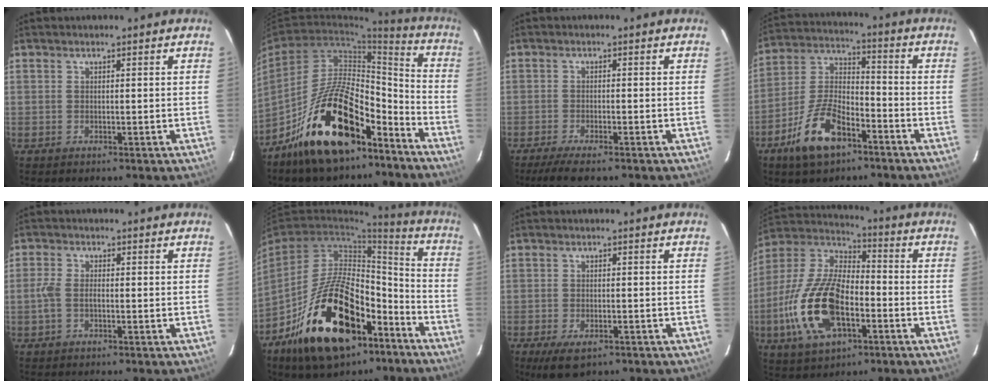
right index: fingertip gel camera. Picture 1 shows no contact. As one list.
[{"total": 21.2, "force": [-14.1, 8.9, 13.0], "torque": [-0.223, 0.025, -0.226]}, {"total": 5.9, "force": [-4.7, 0.8, 3.4], "torque": [-0.083, -0.021, -0.085]}, {"total": 13.5, "force": [-7.8, 6.2, 9.2], "torque": [-0.192, 0.011, -0.143]}, {"total": 3.2, "force": [-1.0, 1.6, 2.6], "torque": [-0.064, 0.004, -0.021]}, {"total": 24.4, "force": [-13.8, 12.2, 16.0], "torque": [-0.283, 0.017, -0.206]}, {"total": 6.0, "force": [-3.8, 2.7, 3.8], "torque": [-0.086, -0.024, -0.063]}, {"total": 20.3, "force": [-6.5, 10.0, 16.4], "torque": [-0.356, -0.010, -0.120]}]